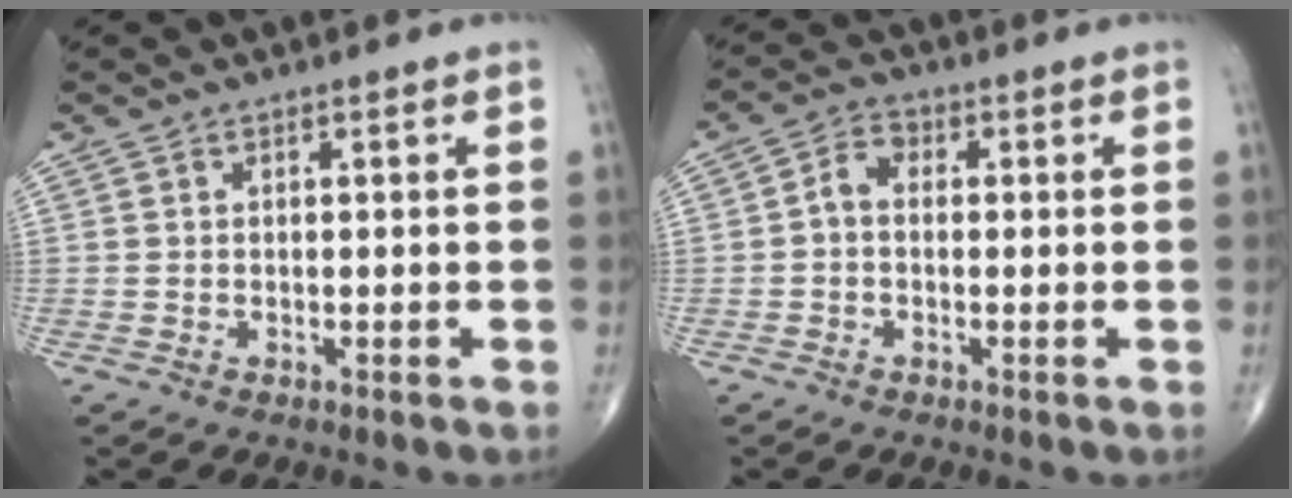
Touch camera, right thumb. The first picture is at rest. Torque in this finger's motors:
{"motor_torque": [0.02, 0.06, -0.10, -0.16, 0.01]}